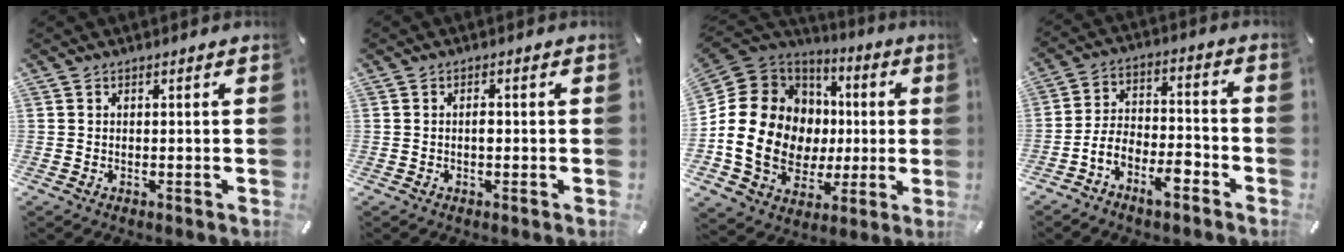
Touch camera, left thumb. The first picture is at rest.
{"total": 1.5, "force": [-0.3, 0.7, 1.3], "torque": [-0.026, 0.000, -0.005]}
{"total": 19.9, "force": [-1.3, 16.5, 10.9], "torque": [-0.232, -0.009, -0.004]}
{"total": 8.5, "force": [-5.8, 4.4, 4.4], "torque": [-0.089, 0.015, -0.109]}